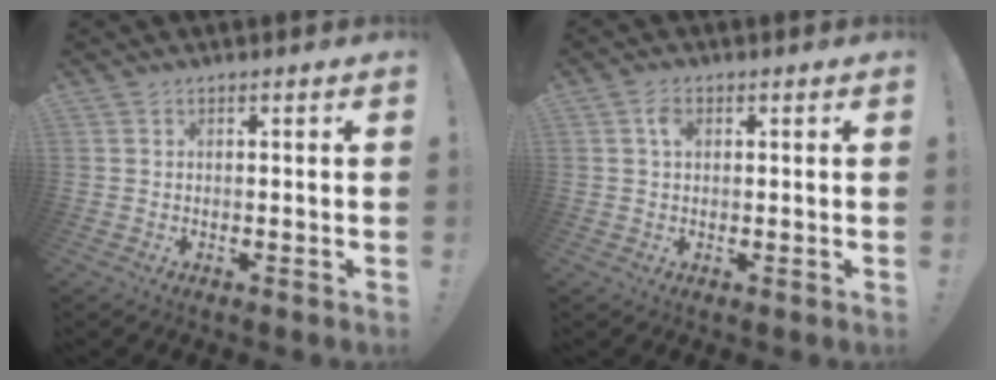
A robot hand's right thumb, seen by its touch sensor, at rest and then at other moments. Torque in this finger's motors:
{"motor_torque": [0.41, 0.53, 0.14, -0.11, -0.03]}